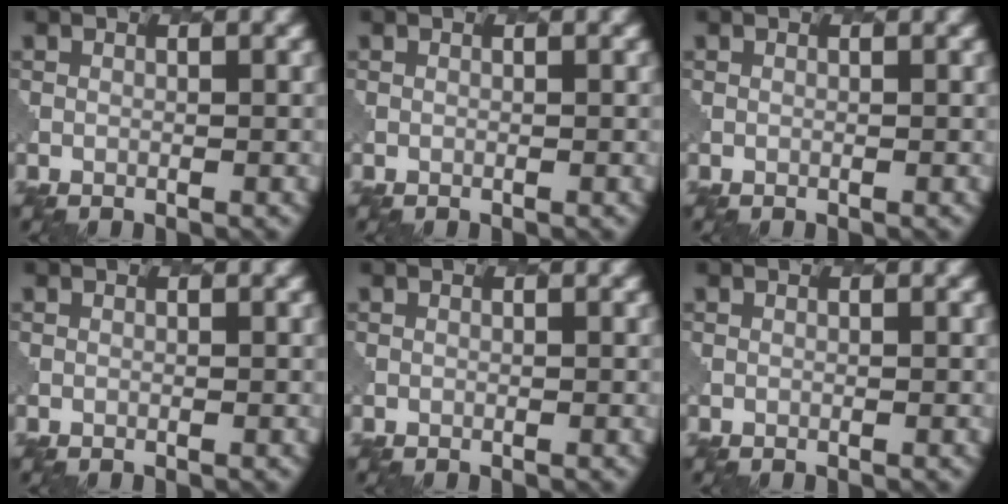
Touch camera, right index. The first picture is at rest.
{"total": 0.0}
{"total": 0.0}
{"total": 0.0}
{"total": 0.0}
{"total": 0.0}